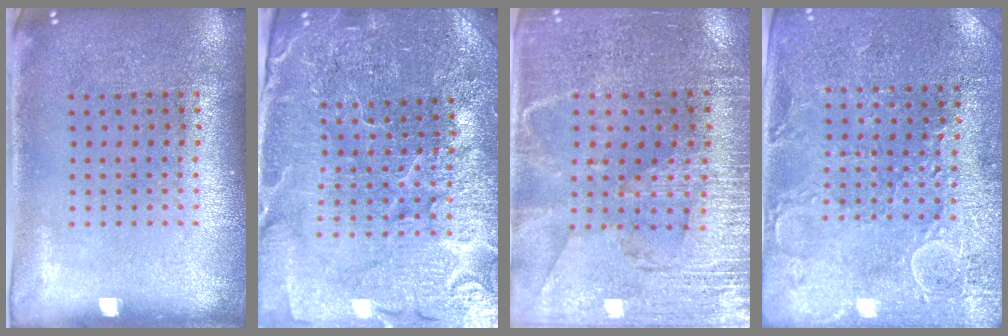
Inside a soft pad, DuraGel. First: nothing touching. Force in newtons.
{"total": 5.0, "press": 4.7, "slide": 1.8}
{"total": 3.4, "press": 3.0, "slide": 1.5}
{"total": 2.8, "press": 2.8, "slide": 0.5}